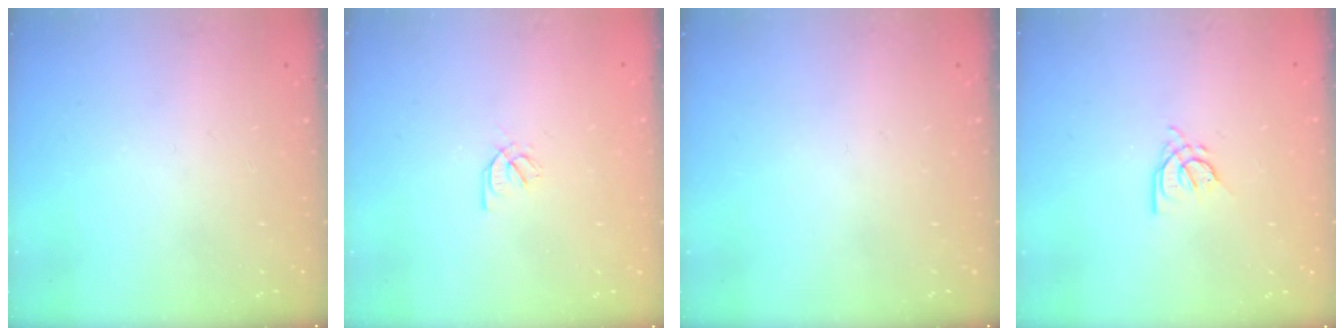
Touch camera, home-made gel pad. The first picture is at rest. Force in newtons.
{"total": 2.2, "press": 2.1, "slide": 0.6}
{"total": 0.0}
{"total": 4.5, "press": 4.5, "slide": 0.7}